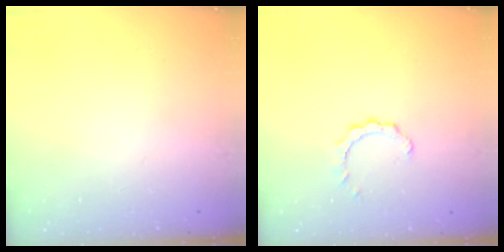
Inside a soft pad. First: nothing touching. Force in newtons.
{"total": 2.9, "press": 2.9, "slide": 0.3}